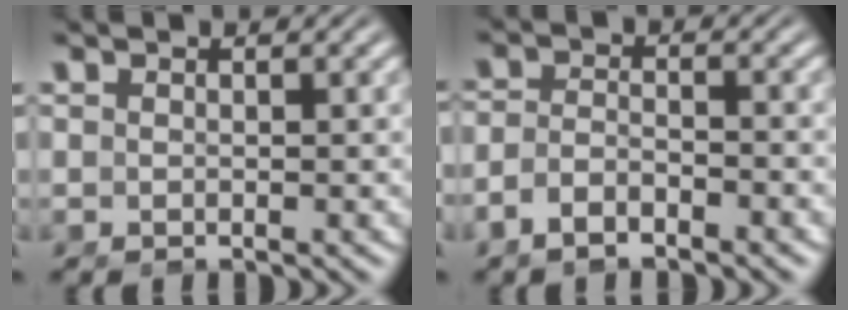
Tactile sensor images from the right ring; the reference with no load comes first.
{"total": 3.1, "force": [-2.3, 1.3, 1.6], "torque": [-0.035, -0.012, -0.037]}